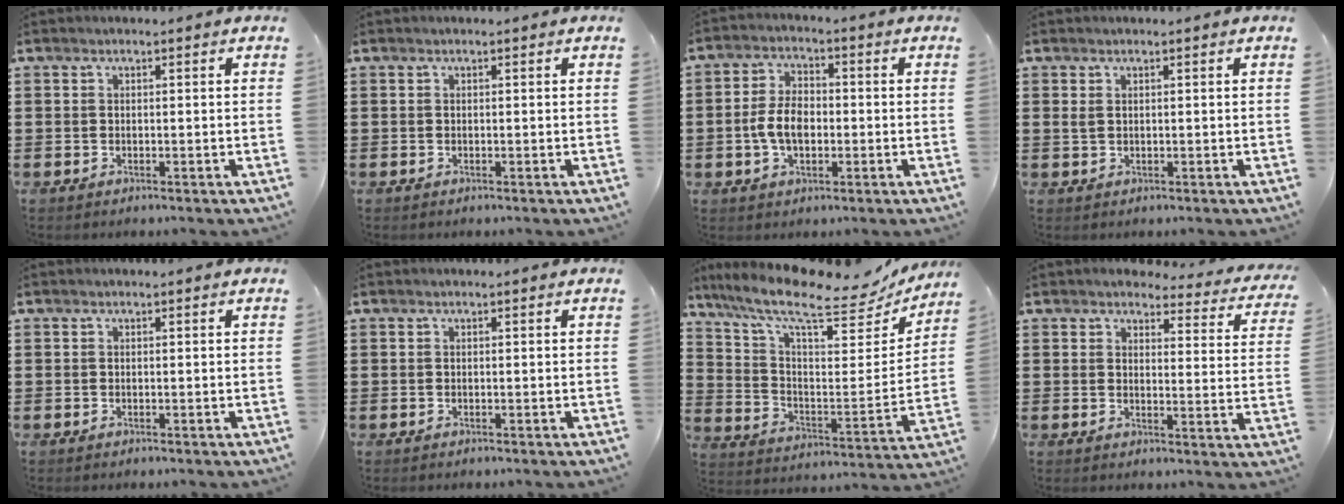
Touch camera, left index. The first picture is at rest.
{"total": 0.0}
{"total": 6.3, "force": [-0.9, 3.7, 5.0], "torque": [-0.120, 0.002, -0.024]}
{"total": 1.0, "force": [0.4, 0.5, 0.8], "torque": [-0.018, 0.004, 0.007]}
{"total": 0.0}
{"total": 0.0}
{"total": 12.3, "force": [9.6, 2.5, 7.2], "torque": [-0.161, -0.061, 0.159]}
{"total": 3.8, "force": [3.5, 0.8, 1.0], "torque": [-0.030, -0.019, 0.059]}